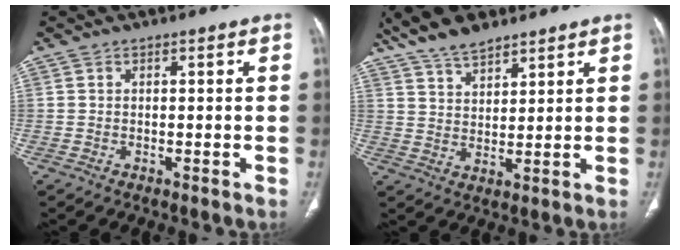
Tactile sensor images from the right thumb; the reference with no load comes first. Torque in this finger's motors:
{"motor_torque": [-1.61, 1.90, 0.93, 0.74, 0.02]}